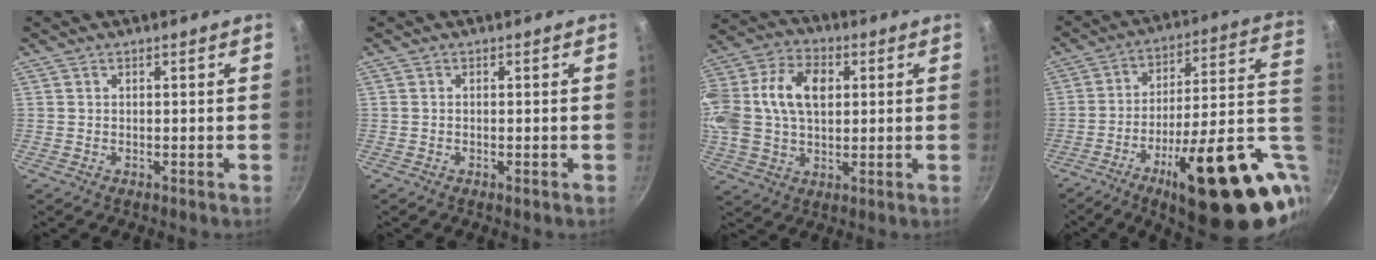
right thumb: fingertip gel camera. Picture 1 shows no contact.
{"total": 0.5, "force": [-0.3, 0.2, 0.4], "torque": [-0.010, 0.003, -0.006]}
{"total": 21.4, "force": [3.9, 14.8, 15.0], "torque": [-0.318, 0.035, 0.061]}
{"total": 29.8, "force": [-6.3, 10.0, 27.4], "torque": [-0.351, 0.006, -0.079]}